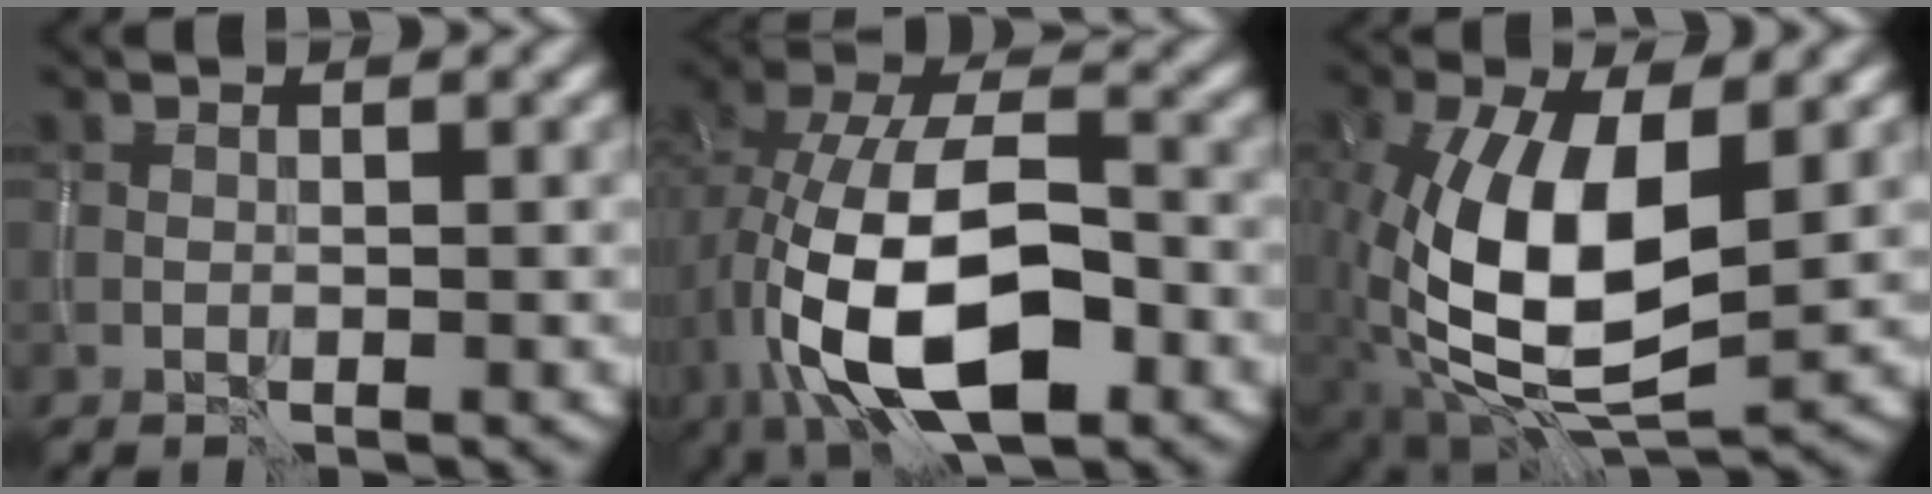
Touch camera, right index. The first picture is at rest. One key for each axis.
{"total": 12.5, "fx": -3.7, "fy": 6.2, "fz": 10.2, "tx": -0.192, "ty": 0.000, "tz": -0.072}
{"total": 11.1, "fx": -0.5, "fy": 5.2, "fz": 9.8, "tx": -0.201, "ty": 0.003, "tz": -0.014}